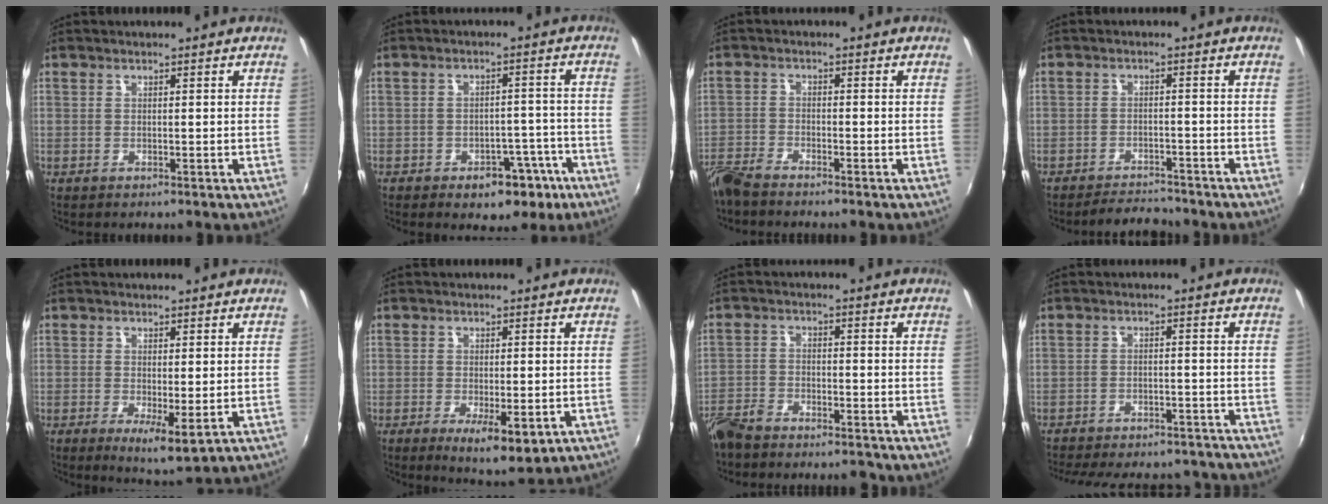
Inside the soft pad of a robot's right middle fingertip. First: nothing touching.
{"total": 7.5, "force": [-4.5, 4.6, 3.8], "torque": [-0.061, 0.021, -0.040]}
{"total": 5.0, "force": [-4.6, 0.8, 1.8], "torque": [-0.051, -0.012, -0.095]}
{"total": 5.1, "force": [-4.9, 0.9, 0.6], "torque": [-0.030, 0.006, -0.075]}
{"total": 4.9, "force": [-1.0, 1.3, 4.6], "torque": [-0.076, -0.016, -0.009]}
{"total": 7.3, "force": [-2.9, 2.3, 6.3], "torque": [-0.106, -0.019, -0.038]}
{"total": 8.5, "force": [-7.5, 2.7, 3.1], "torque": [-0.091, -0.007, -0.135]}
{"total": 21.0, "force": [-18.4, 6.6, 7.8], "torque": [-0.167, 0.006, -0.230]}